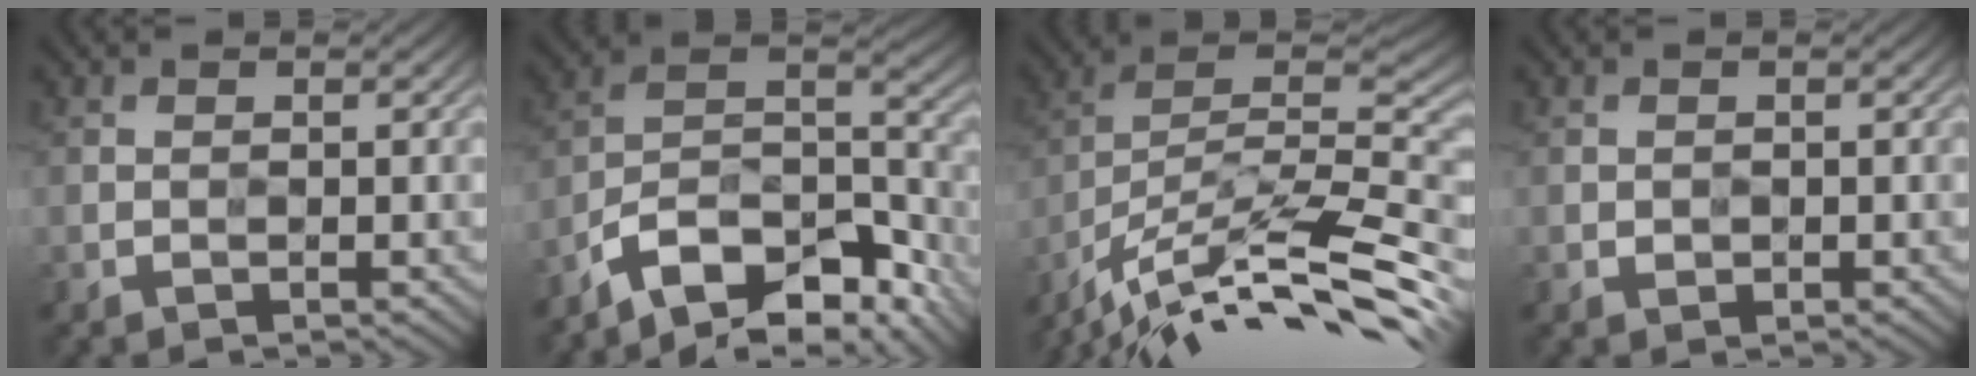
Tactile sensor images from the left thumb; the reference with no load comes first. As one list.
[{"total": 14.2, "force": [-10.4, 4.8, 8.3], "torque": [-0.163, 0.002, -0.176]}, {"total": 16.4, "force": [-11.4, 4.3, 11.0], "torque": [-0.236, 0.009, -0.205]}, {"total": 0.6, "force": [-0.1, 0.5, 0.3], "torque": [-0.002, -0.004, -0.002]}]